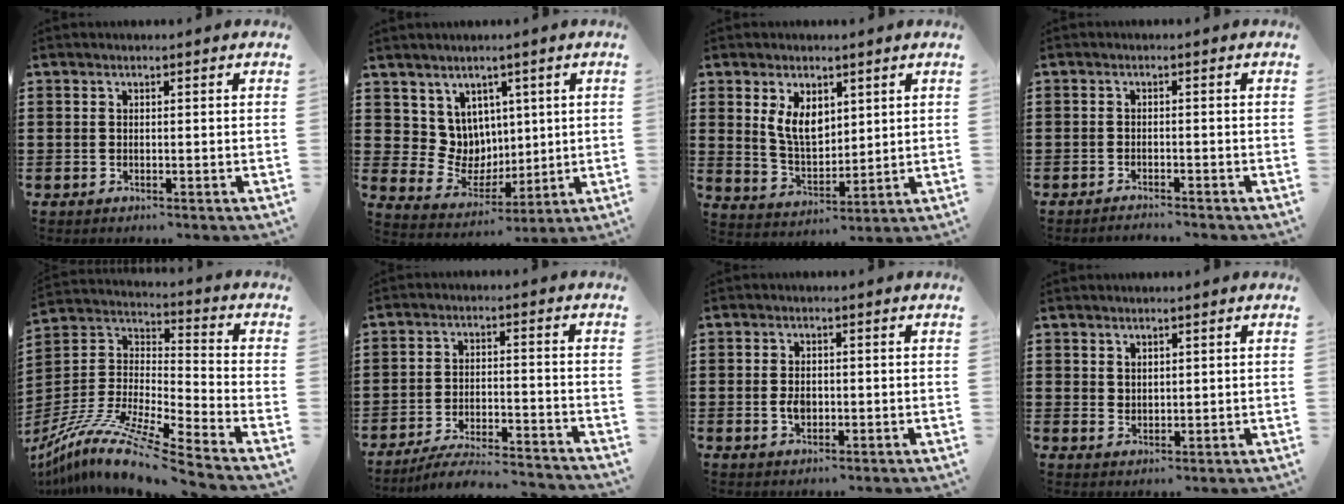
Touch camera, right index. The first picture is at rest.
{"total": 7.2, "force": [3.2, 6.4, 1.0], "torque": [-0.058, -0.016, 0.069]}
{"total": 6.3, "force": [2.6, 3.8, 4.4], "torque": [-0.095, 0.007, 0.050]}
{"total": 1.5, "force": [-1.5, -0.2, -0.1], "torque": [-0.002, 0.002, -0.031]}
{"total": 11.5, "force": [-9.5, 0.3, 6.4], "torque": [-0.137, -0.004, -0.194]}
{"total": 6.0, "force": [-5.7, 0.0, 2.0], "torque": [-0.045, -0.007, -0.113]}
{"total": 2.5, "force": [-0.2, 1.5, 1.9], "torque": [-0.039, 0.002, -0.003]}
{"total": 2.0, "force": [1.7, 0.9, 0.2], "torque": [-0.006, 0.003, 0.034]}